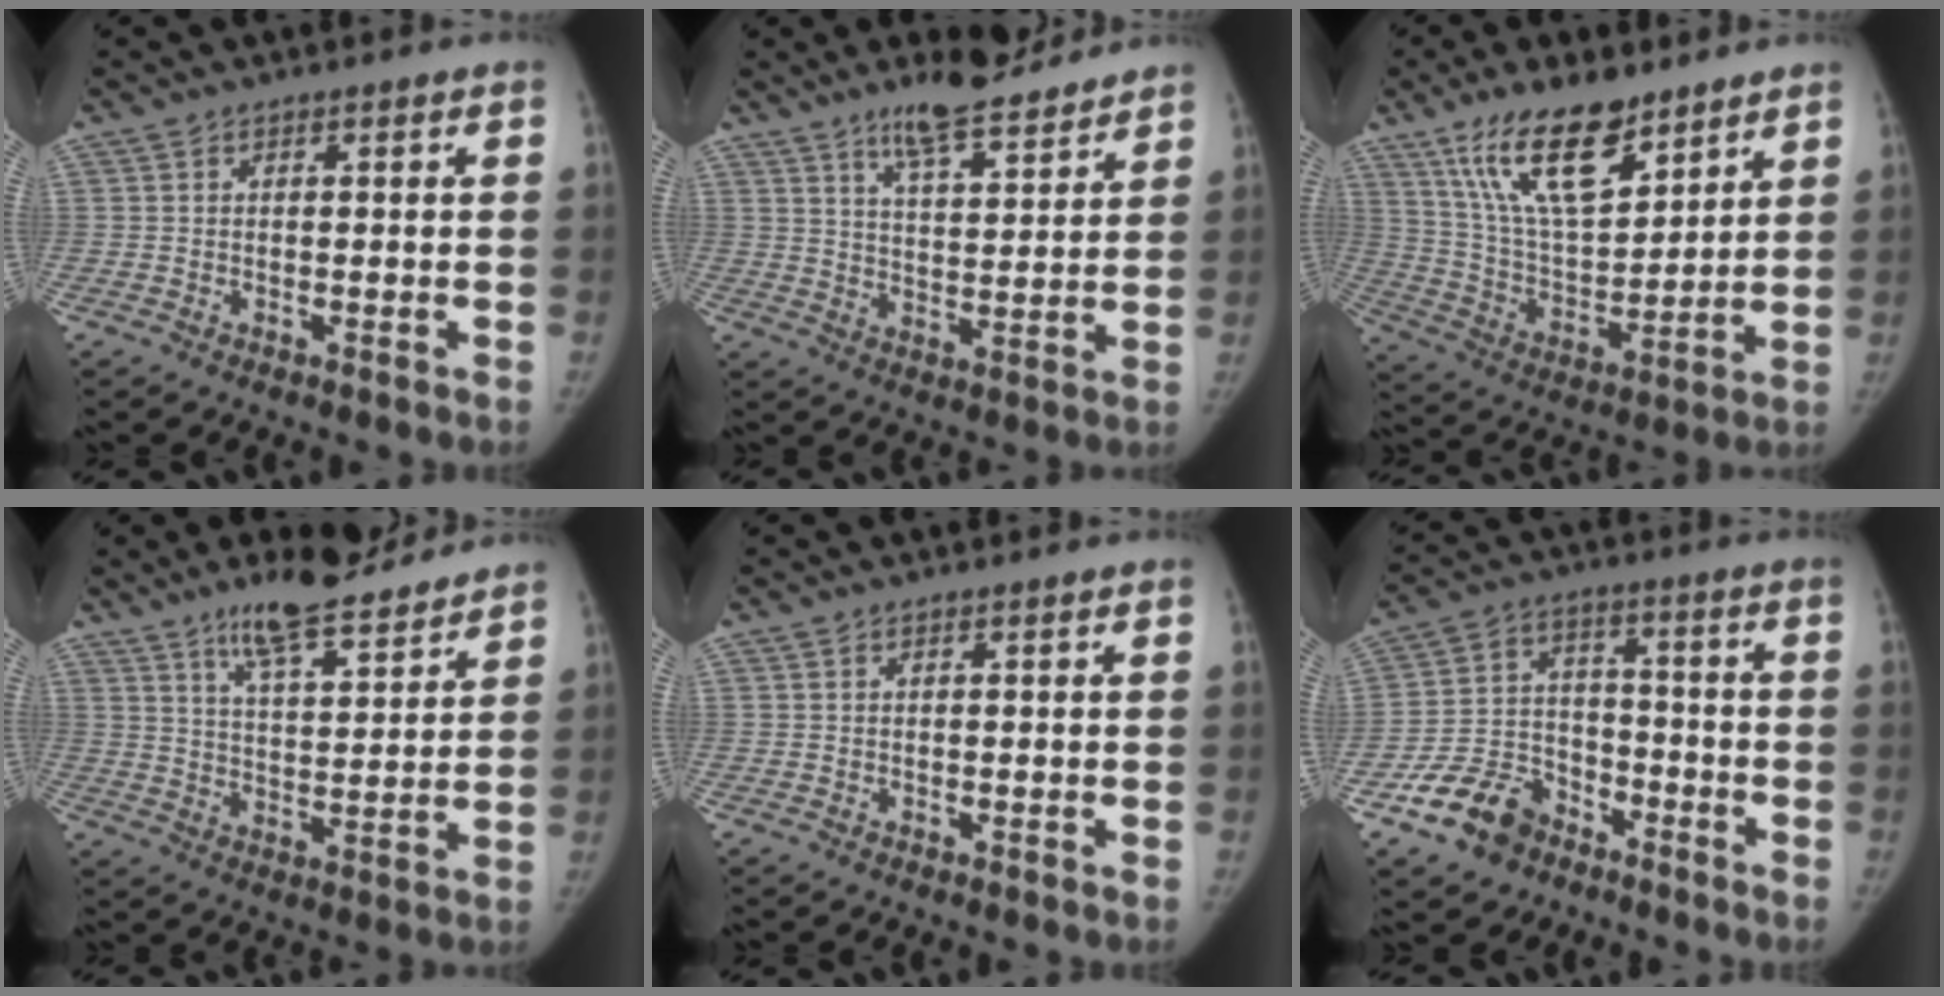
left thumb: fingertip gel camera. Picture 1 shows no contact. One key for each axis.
{"total": 11.1, "fx": 8.8, "fy": 2.9, "fz": 6.1, "tx": -0.076, "ty": -0.052, "tz": 0.144}
{"total": 17.4, "fx": 11.3, "fy": 7.0, "fz": 11.2, "tx": -0.159, "ty": -0.058, "tz": 0.216}
{"total": 12.8, "fx": 9.9, "fy": 3.4, "fz": 7.4, "tx": -0.094, "ty": -0.055, "tz": 0.163}
{"total": 0.0}
{"total": 11.4, "fx": -7.4, "fy": 7.7, "fz": 4.0, "tx": -0.048, "ty": 0.055, "tz": -0.135}